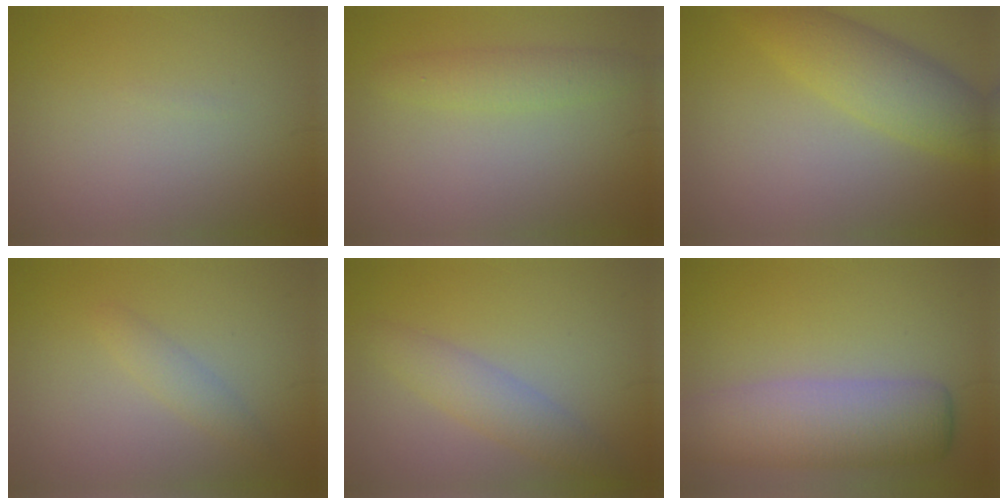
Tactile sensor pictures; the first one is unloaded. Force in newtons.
{"total": 2.3, "press": 2.3, "slide": 0.2}
{"total": 5.6, "press": 5.6, "slide": 0.1}
{"total": 1.6, "press": 1.6, "slide": 0.2}
{"total": 3.0, "press": 3.0, "slide": 0.1}
{"total": 7.3, "press": 7.3, "slide": 0.4}